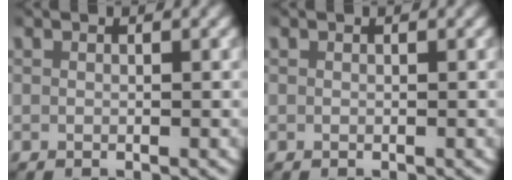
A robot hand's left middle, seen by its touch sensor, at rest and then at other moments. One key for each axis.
{"total": 0.0}